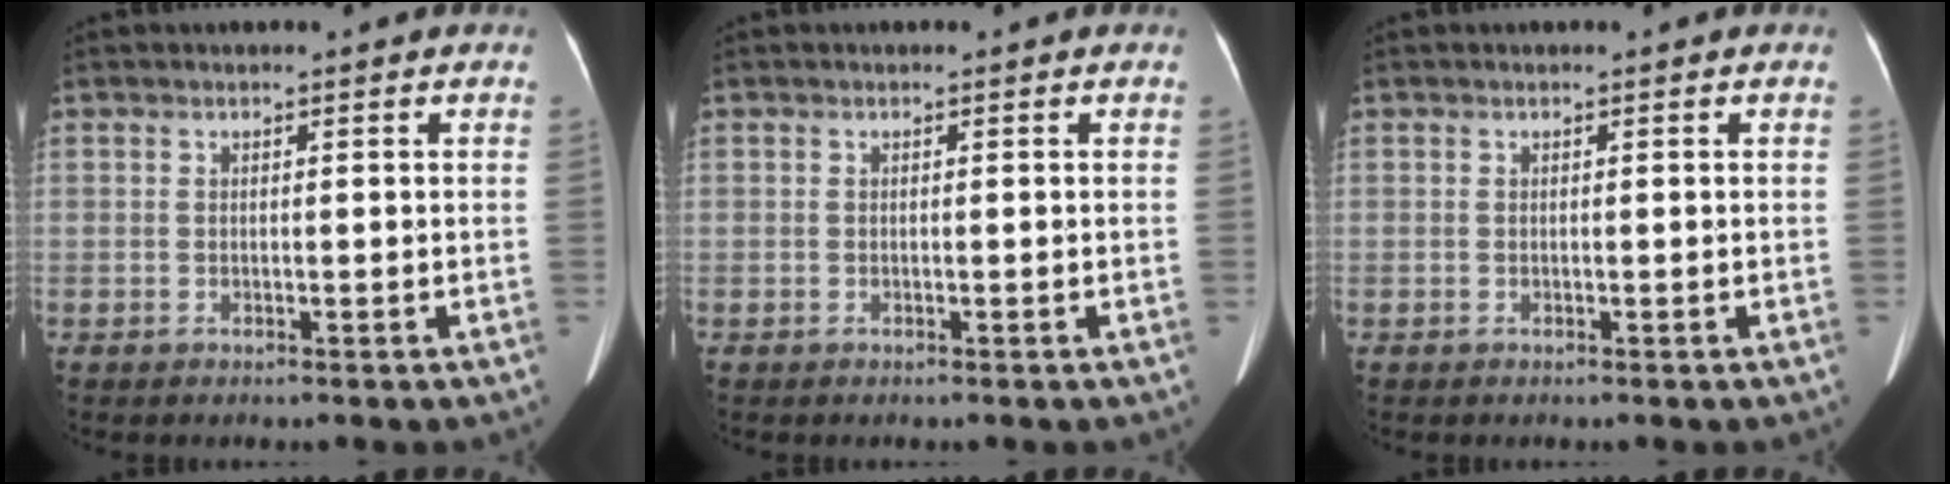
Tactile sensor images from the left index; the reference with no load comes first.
{"total": 0.0}
{"total": 0.0}